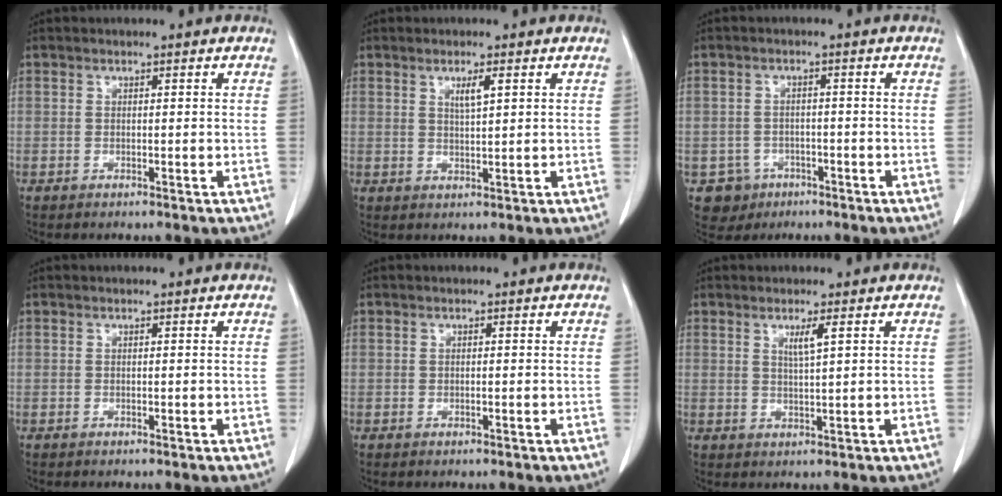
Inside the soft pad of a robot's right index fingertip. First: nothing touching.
{"total": 2.6, "force": [1.2, 0.1, 2.3], "torque": [-0.044, -0.003, 0.022]}
{"total": 4.5, "force": [-2.1, 3.9, 0.1], "torque": [-0.004, 0.011, -0.028]}
{"total": 0.0}
{"total": 0.0}
{"total": 2.5, "force": [1.2, -0.2, 2.2], "torque": [-0.044, -0.004, 0.023]}